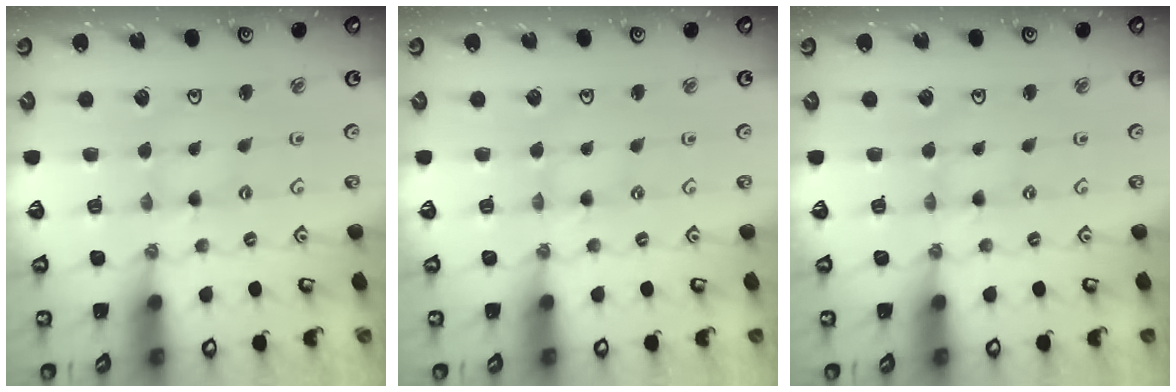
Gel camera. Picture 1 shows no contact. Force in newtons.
{"total": 0.6, "press": 0.6, "slide": 0.1}
{"total": 0.0}